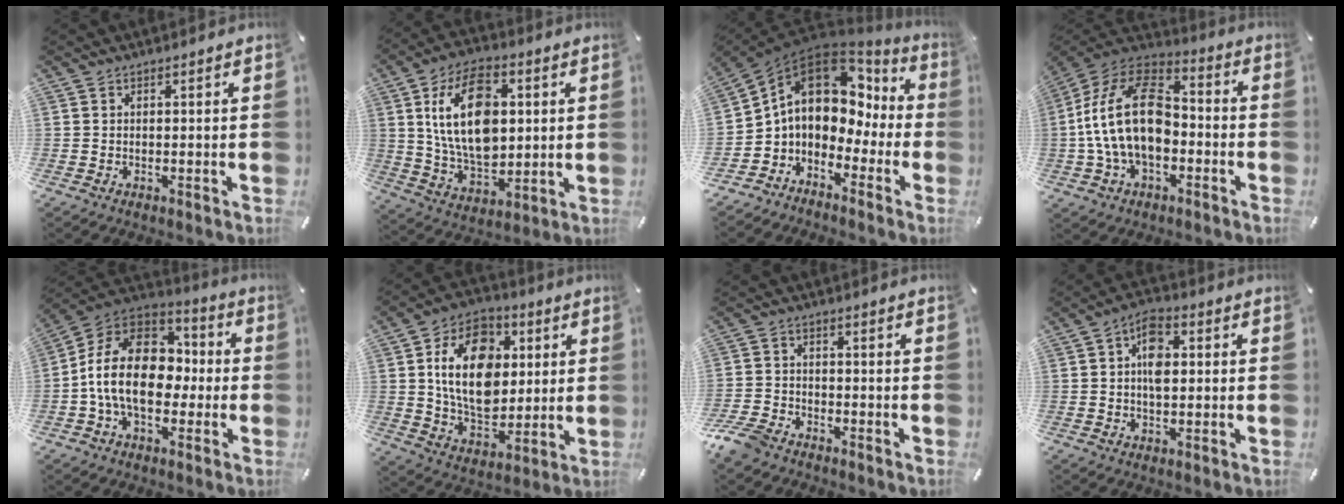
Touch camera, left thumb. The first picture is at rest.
{"total": 18.4, "force": [3.5, 11.8, 13.6], "torque": [-0.272, 0.004, 0.058]}
{"total": 12.6, "force": [2.2, 9.9, 7.6], "torque": [-0.141, -0.015, 0.031]}
{"total": 21.2, "force": [-2.5, 13.9, 15.8], "torque": [-0.329, 0.035, -0.041]}
{"total": 18.7, "force": [-2.4, 13.1, 13.1], "torque": [-0.257, 0.024, -0.043]}
{"total": 18.2, "force": [3.0, 13.3, 12.0], "torque": [-0.216, 0.008, 0.054]}
{"total": 6.1, "force": [-5.0, 2.8, 2.3], "torque": [-0.061, 0.018, -0.101]}
{"total": 6.8, "force": [0.6, 4.1, 5.4], "torque": [-0.086, 0.002, 0.005]}